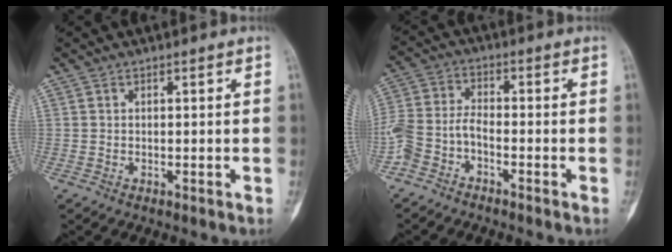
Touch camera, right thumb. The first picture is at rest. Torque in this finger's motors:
{"motor_torque": [0.12, 0.05, 0.30, 0.23, 0.06]}